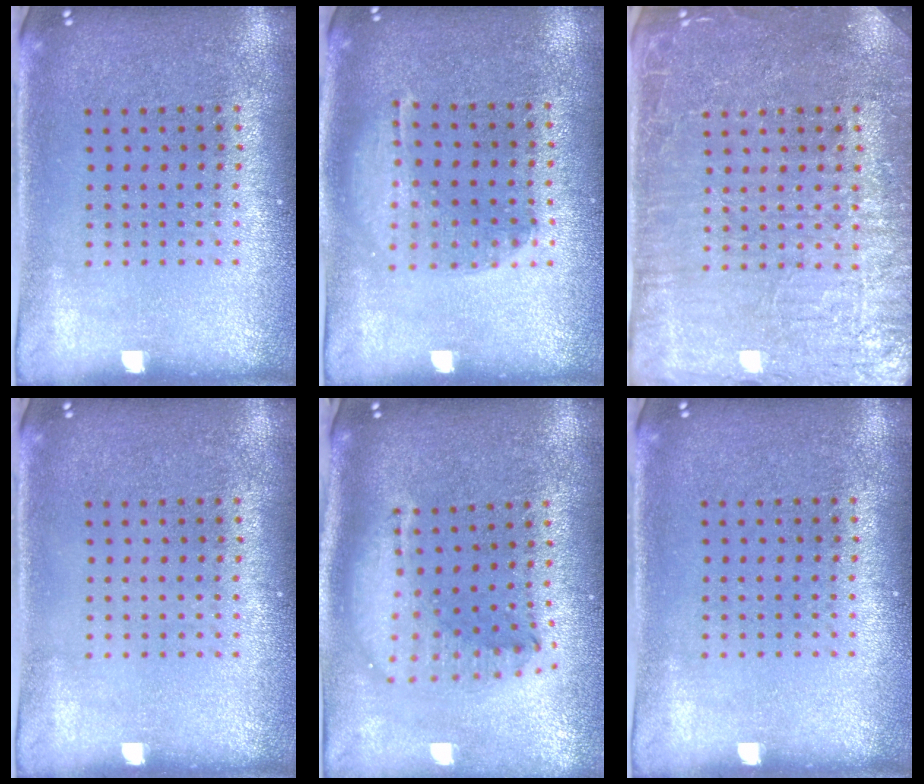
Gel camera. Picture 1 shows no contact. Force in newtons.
{"total": 1.3, "press": 1.2, "slide": 0.4}
{"total": 4.1, "press": 3.9, "slide": 1.1}
{"total": 0.0}
{"total": 2.2, "press": 1.7, "slide": 1.4}
{"total": 0.0}